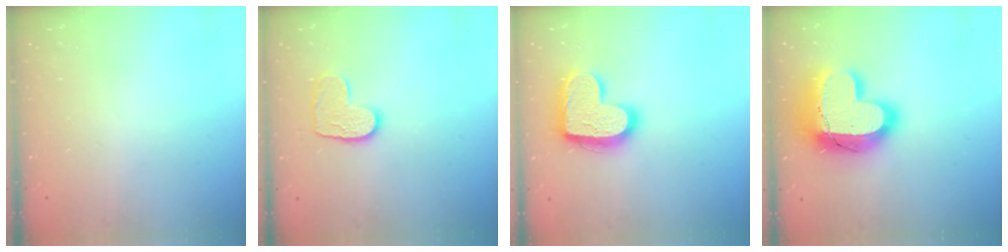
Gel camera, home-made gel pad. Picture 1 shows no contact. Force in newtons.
{"total": 8.9, "press": 8.9, "slide": 0.4}
{"total": 17.3, "press": 17.3, "slide": 1.1}
{"total": 20.9, "press": 20.9, "slide": 1.8}